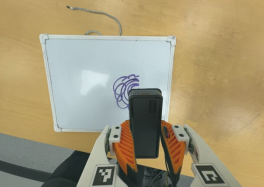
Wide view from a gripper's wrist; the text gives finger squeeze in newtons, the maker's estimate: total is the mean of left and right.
{"total": 9.0, "left": 7.1, "right": 10.8}